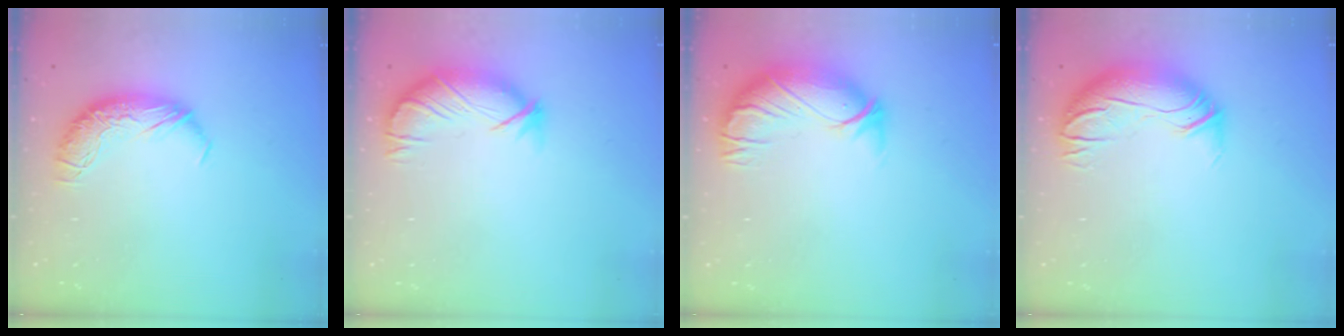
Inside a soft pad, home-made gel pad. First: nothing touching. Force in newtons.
{"total": 3.8, "press": 3.2, "slide": 2.0}
{"total": 3.0, "press": 0.4, "slide": 3.0}
{"total": 3.0, "press": 0.6, "slide": 2.9}